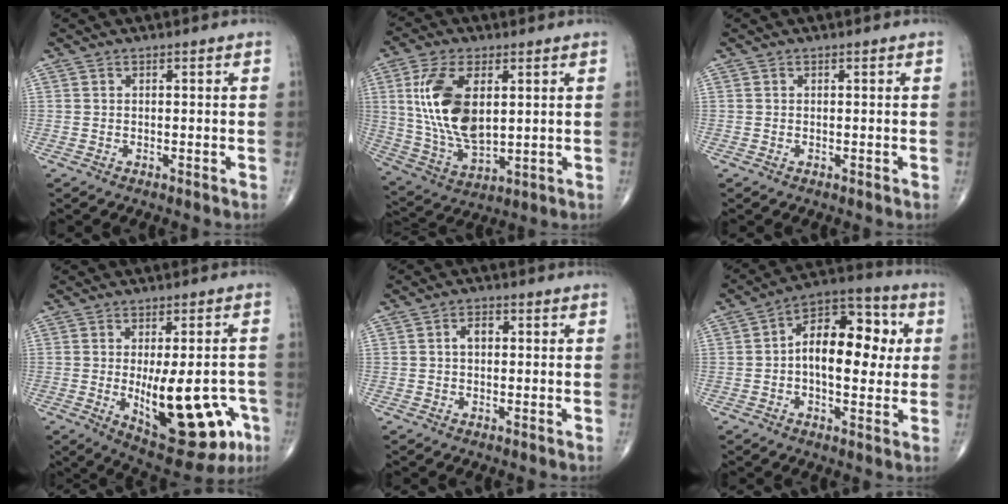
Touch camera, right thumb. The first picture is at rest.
{"total": 15.5, "force": [3.4, 8.0, 12.9], "torque": [-0.252, -0.016, 0.073]}
{"total": 0.0}
{"total": 18.1, "force": [-4.5, 7.7, 15.8], "torque": [-0.181, -0.002, -0.038]}
{"total": 2.5, "force": [0.2, 1.6, 1.9], "torque": [-0.028, 0.010, 0.001]}
{"total": 15.5, "force": [1.3, 8.5, 12.9], "torque": [-0.162, 0.029, 0.009]}